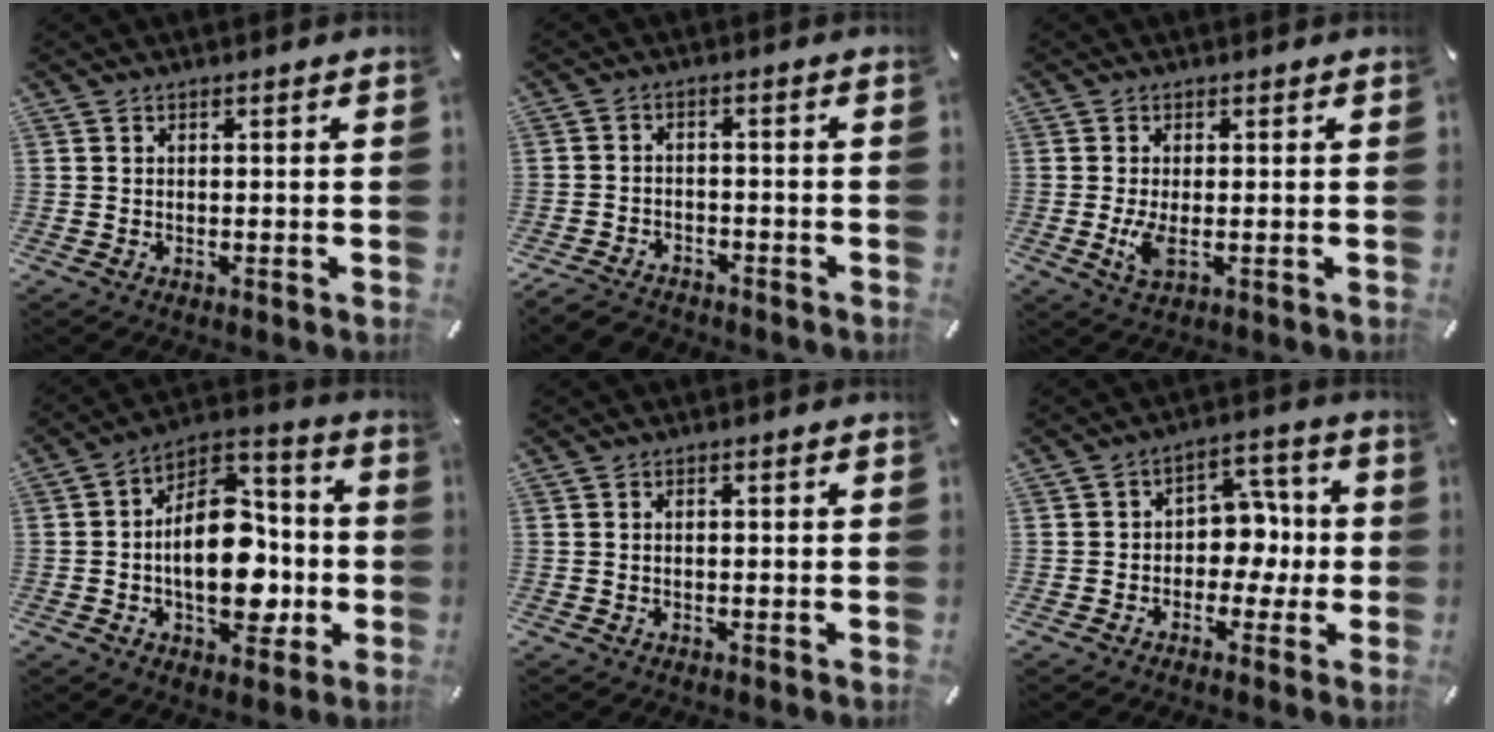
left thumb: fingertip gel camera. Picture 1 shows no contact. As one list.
[{"total": 4.1, "force": [-3.5, 1.9, 1.0], "torque": [-0.027, 0.018, -0.071]}, {"total": 4.3, "force": [-0.3, 1.5, 4.0], "torque": [-0.095, -0.011, -0.009]}, {"total": 17.6, "force": [-2.8, 11.6, 13.0], "torque": [-0.197, 0.007, -0.046]}, {"total": 0.7, "force": [-0.1, 0.3, 0.6], "torque": [-0.012, 0.000, -0.002]}, {"total": 8.5, "force": [-1.5, 7.1, 4.4], "torque": [-0.054, 0.016, -0.029]}]